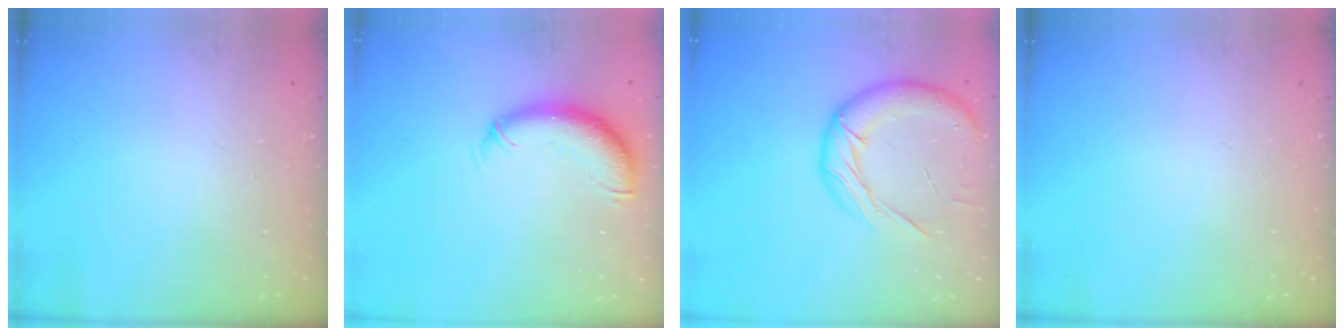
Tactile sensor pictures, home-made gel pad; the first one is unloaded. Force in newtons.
{"total": 10.9, "press": 10.6, "slide": 2.3}
{"total": 15.9, "press": 15.7, "slide": 1.9}
{"total": 0.0}